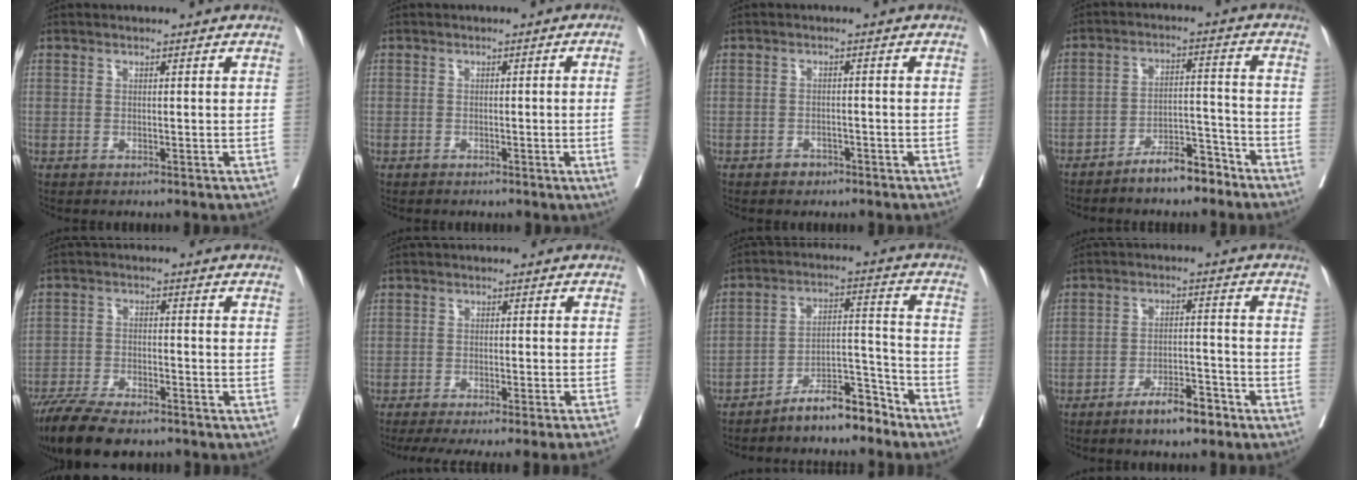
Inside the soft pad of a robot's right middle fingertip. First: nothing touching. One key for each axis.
{"total": 3.4, "fx": -0.7, "fy": -1.2, "fz": 3.0, "tx": -0.039, "ty": -0.003, "tz": -0.009}
{"total": 1.7, "fx": -1.3, "fy": 1.1, "fz": 0.4, "tx": -0.007, "ty": 0.005, "tz": -0.017}
{"total": 6.4, "fx": -5.3, "fy": 1.8, "fz": 3.0, "tx": -0.048, "ty": 0.012, "tz": -0.092}
{"total": 12.7, "fx": -10.3, "fy": 3.4, "fz": 6.6, "tx": -0.110, "ty": -0.018, "tz": -0.167}
{"total": 15.3, "fx": -13.5, "fy": -1.4, "fz": 7.1, "tx": -0.082, "ty": -0.039, "tz": -0.182}
{"total": 8.2, "fx": -7.2, "fy": 1.9, "fz": 3.5, "tx": -0.054, "ty": 0.027, "tz": -0.125}
{"total": 5.9, "fx": -4.4, "fy": 1.5, "fz": 3.6, "tx": -0.058, "ty": 0.003, "tz": -0.072}